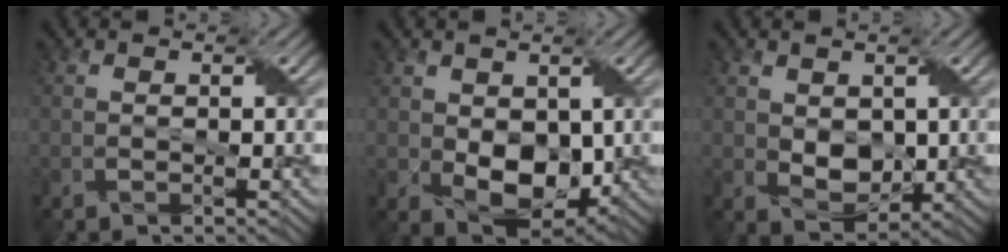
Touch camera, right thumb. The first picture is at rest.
{"total": 7.1, "force": [0.0, 5.1, 4.9], "torque": [-0.096, -0.020, 0.007]}
{"total": 4.3, "force": [0.6, 3.1, 2.9], "torque": [-0.061, -0.010, 0.016]}